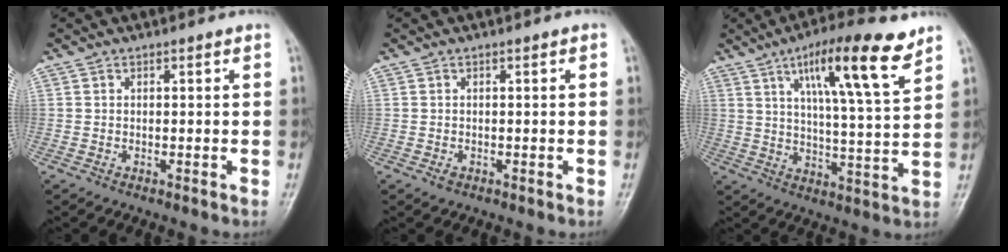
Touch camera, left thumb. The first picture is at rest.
{"total": 0.9, "force": [-0.4, 0.6, 0.4], "torque": [-0.006, 0.003, -0.005]}
{"total": 15.8, "force": [8.9, 2.7, 12.7], "torque": [-0.194, -0.036, 0.144]}